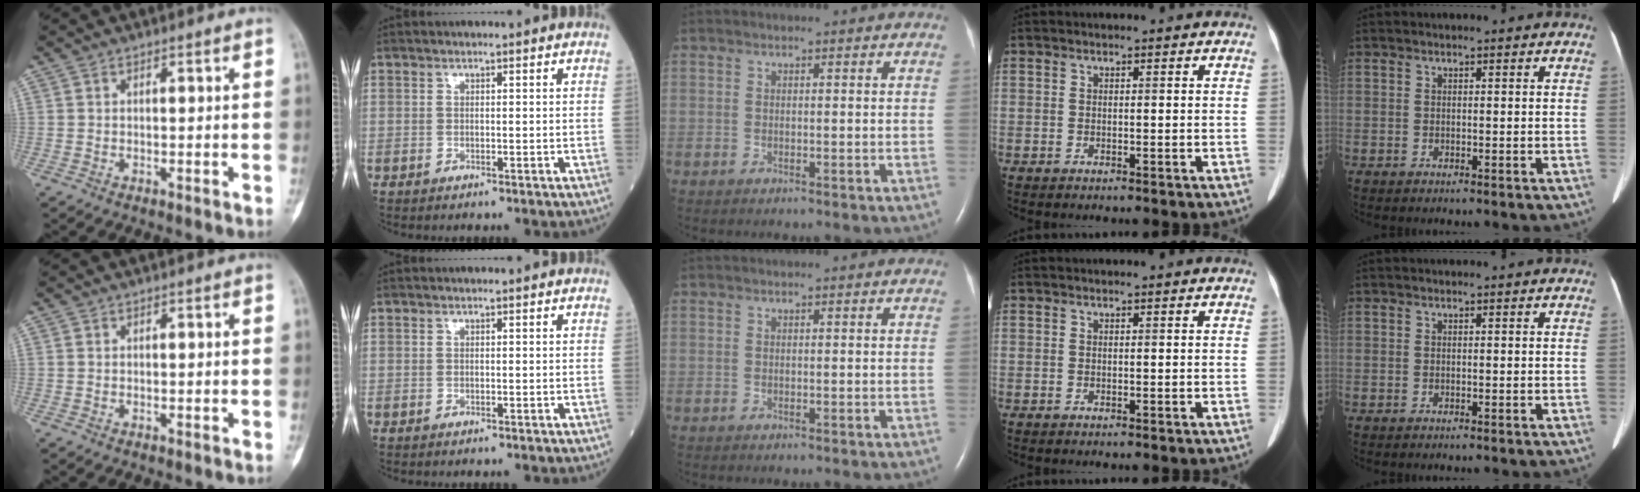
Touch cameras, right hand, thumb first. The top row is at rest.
{}